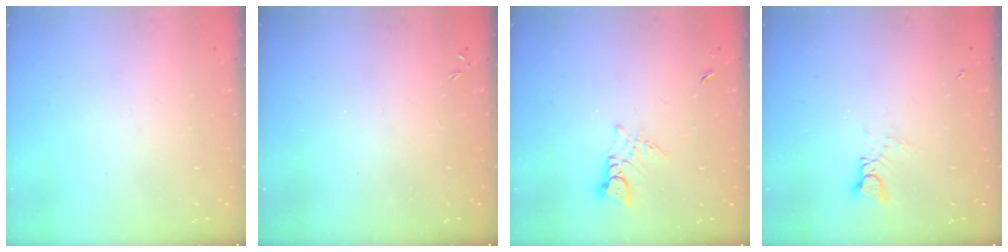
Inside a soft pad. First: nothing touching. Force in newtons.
{"total": 0.0}
{"total": 3.0, "press": 2.9, "slide": 0.4}
{"total": 2.7, "press": 2.7, "slide": 0.2}